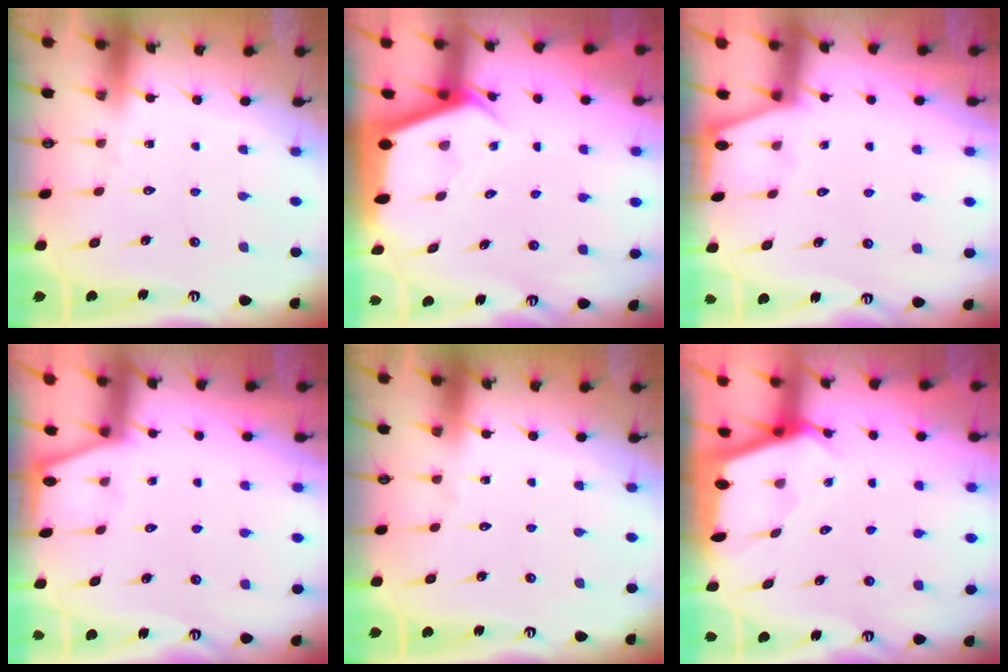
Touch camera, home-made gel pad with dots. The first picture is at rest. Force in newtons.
{"total": 3.3, "press": 3.2, "slide": 0.3}
{"total": 0.0}
{"total": 0.0}
{"total": 0.0}
{"total": 2.1, "press": 2.1, "slide": 0.1}